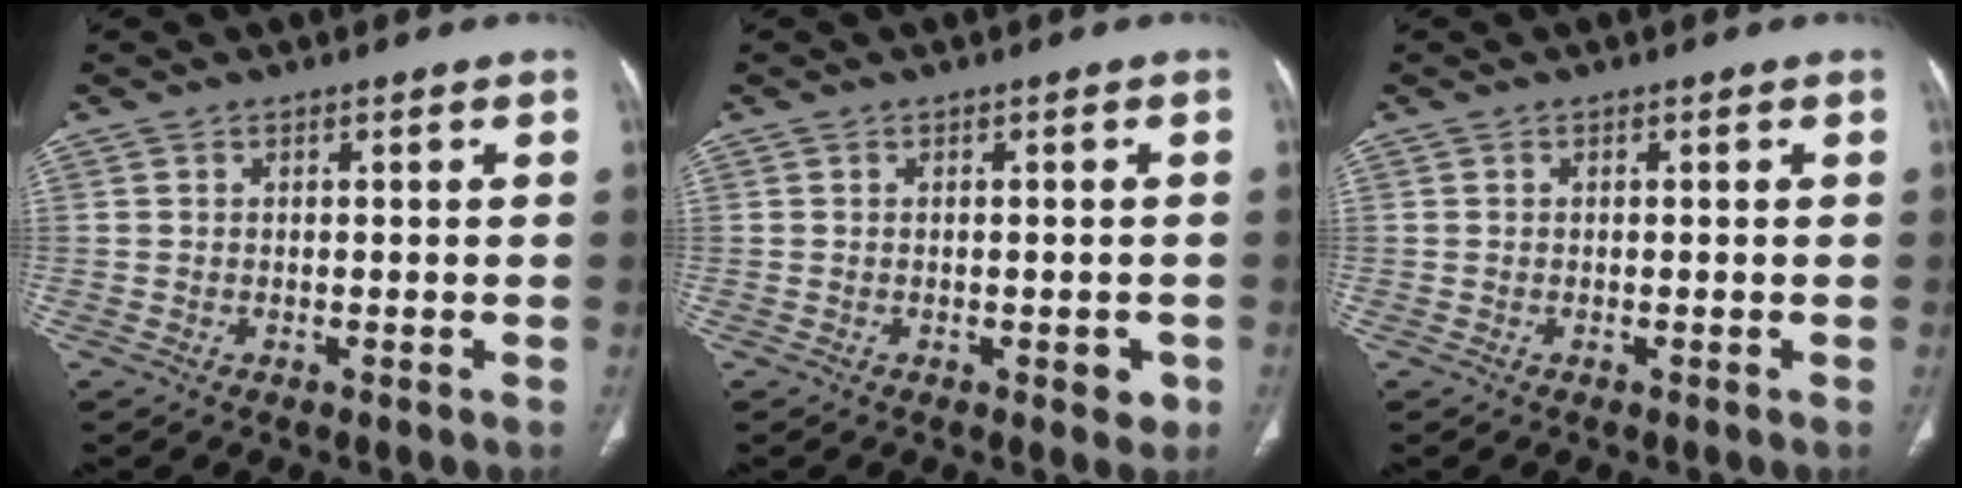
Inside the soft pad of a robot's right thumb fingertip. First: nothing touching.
{"total": 2.8, "force": [-0.9, 1.4, 2.2], "torque": [-0.021, 0.005, -0.005]}
{"total": 0.0}